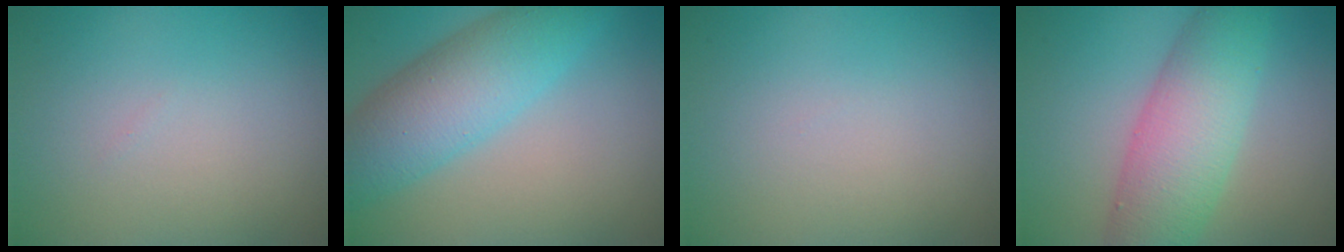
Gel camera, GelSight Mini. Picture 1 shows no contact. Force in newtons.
{"total": 7.1, "press": 7.1, "slide": 0.1}
{"total": 0.0}
{"total": 7.6, "press": 7.6, "slide": 0.1}